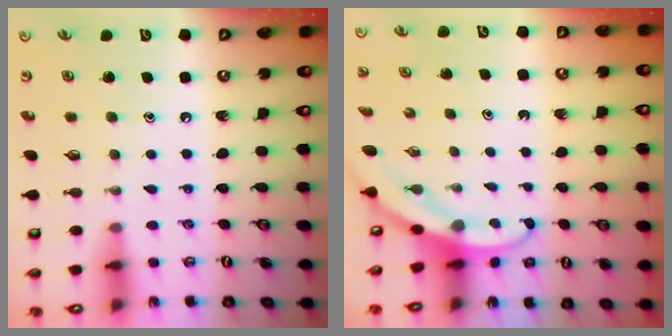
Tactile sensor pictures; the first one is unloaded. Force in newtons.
{"total": 3.0, "press": 3.0, "slide": 0.1}